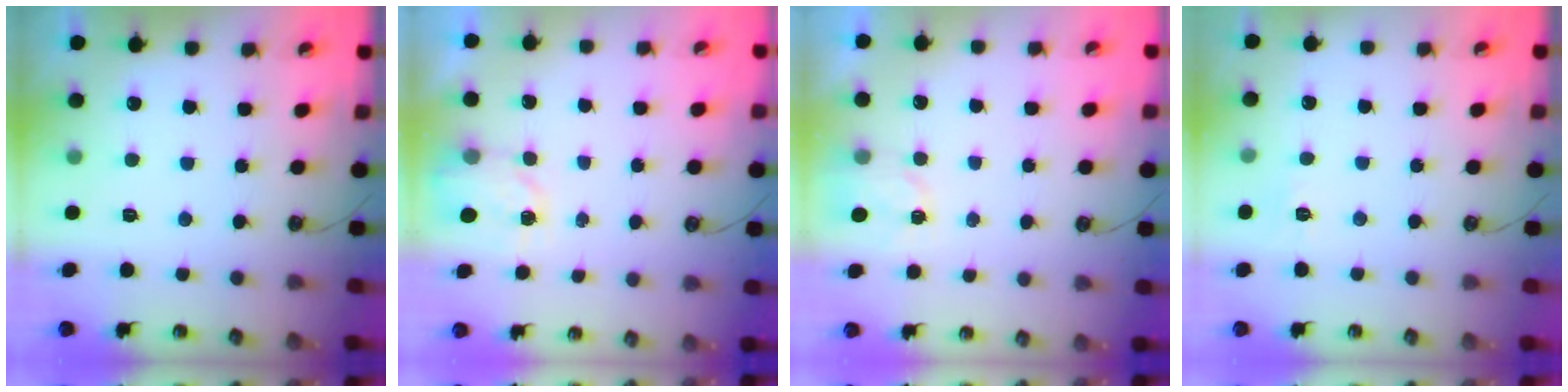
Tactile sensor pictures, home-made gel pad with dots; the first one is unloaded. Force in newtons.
{"total": 2.7, "press": 2.7, "slide": 0.4}
{"total": 2.7, "press": 2.7, "slide": 0.4}
{"total": 4.6, "press": 4.5, "slide": 0.5}